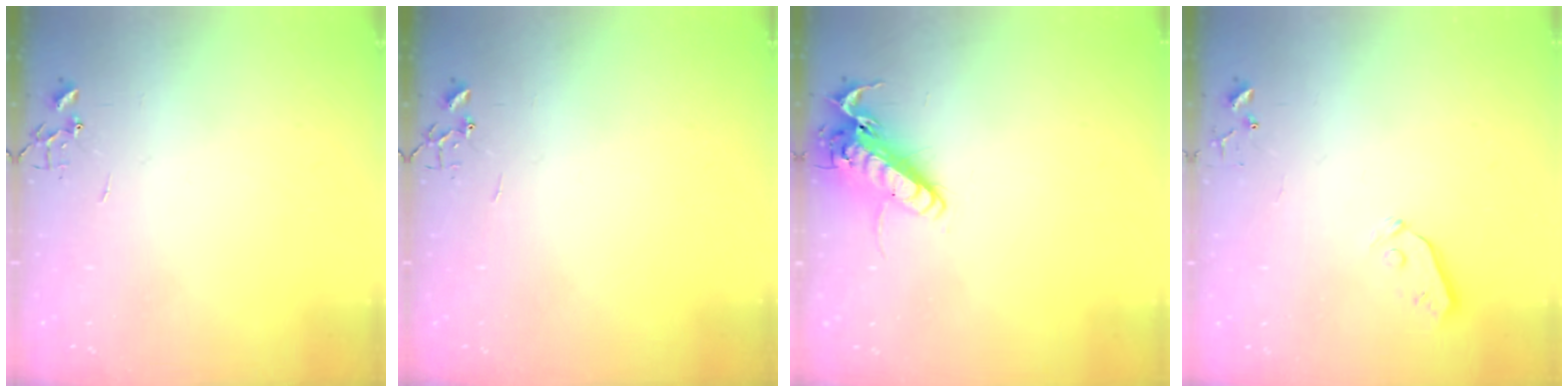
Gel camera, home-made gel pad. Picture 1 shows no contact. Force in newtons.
{"total": 0.0}
{"total": 13.8, "press": 13.7, "slide": 2.0}
{"total": 4.0, "press": 3.9, "slide": 0.8}